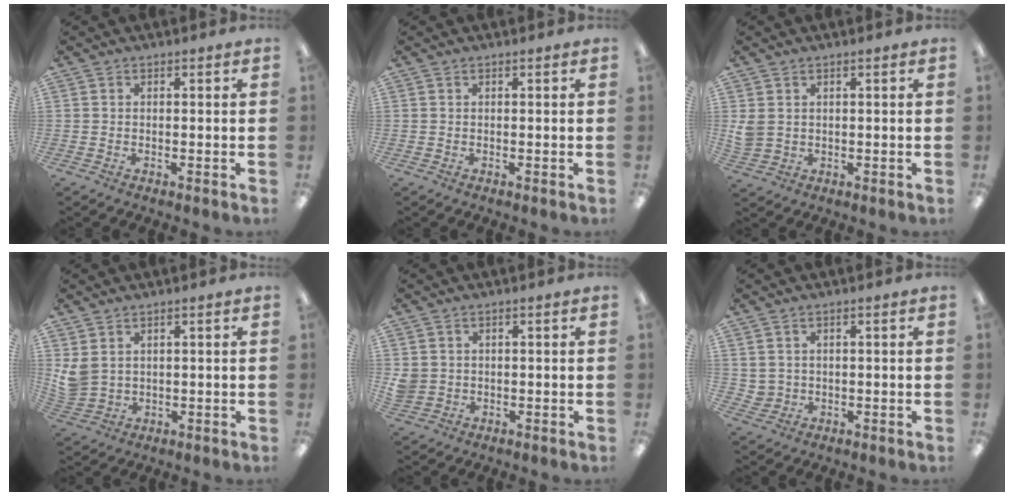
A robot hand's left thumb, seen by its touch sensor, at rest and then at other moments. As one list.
[{"total": 0.0}, {"total": 3.0, "force": [1.2, 2.5, 1.3], "torque": [-0.020, -0.001, 0.023]}, {"total": 4.4, "force": [2.6, 3.0, 1.9], "torque": [-0.044, -0.006, 0.053]}, {"total": 3.0, "force": [0.8, 2.8, 0.5], "torque": [-0.014, 0.004, 0.018]}, {"total": 2.4, "force": [1.4, 1.9, 0.3], "torque": [-0.011, 0.001, 0.027]}]